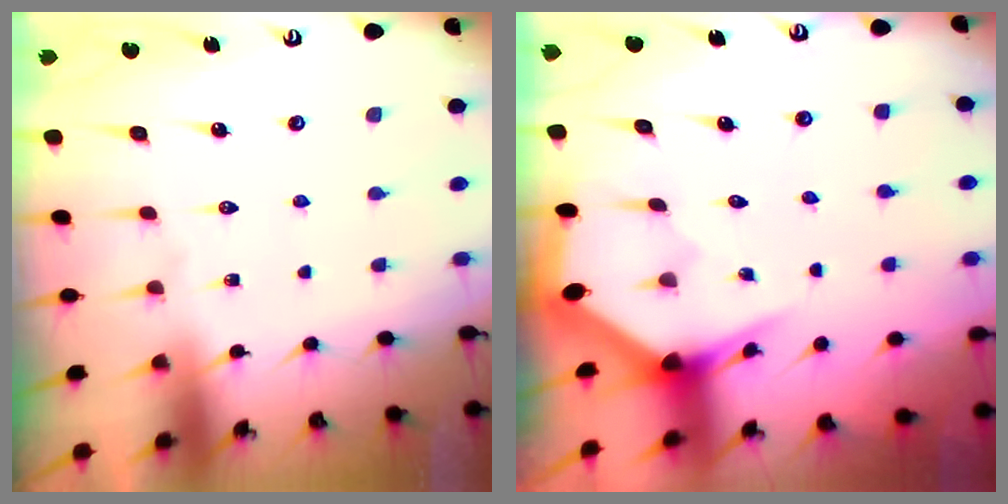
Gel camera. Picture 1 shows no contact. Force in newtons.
{"total": 3.0, "press": 3.0, "slide": 0.1}